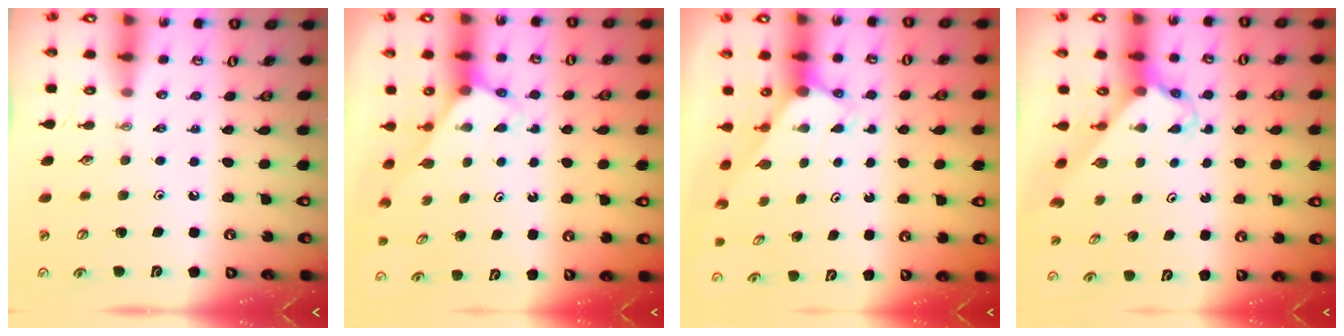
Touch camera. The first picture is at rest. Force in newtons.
{"total": 3.0, "press": 3.0, "slide": 0.2}
{"total": 2.7, "press": 2.7, "slide": 0.0}
{"total": 2.6, "press": 2.6, "slide": 0.2}